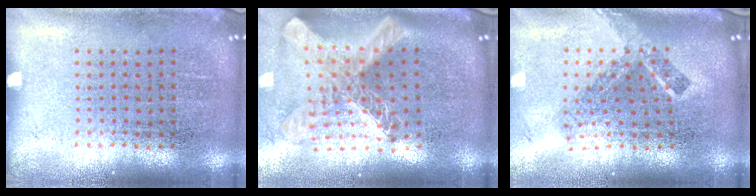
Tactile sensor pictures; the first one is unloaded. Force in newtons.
{"total": 3.0, "press": 2.1, "slide": 2.2}
{"total": 2.2, "press": 1.5, "slide": 1.7}